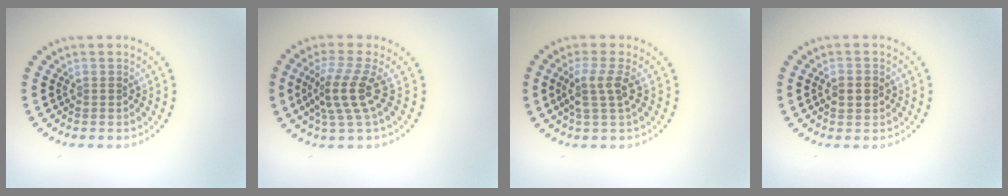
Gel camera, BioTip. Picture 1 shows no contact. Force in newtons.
{"total": 3.6, "press": 2.6, "slide": 2.5}
{"total": 2.6, "press": 2.1, "slide": 1.6}
{"total": 2.3, "press": 2.3, "slide": 0.1}